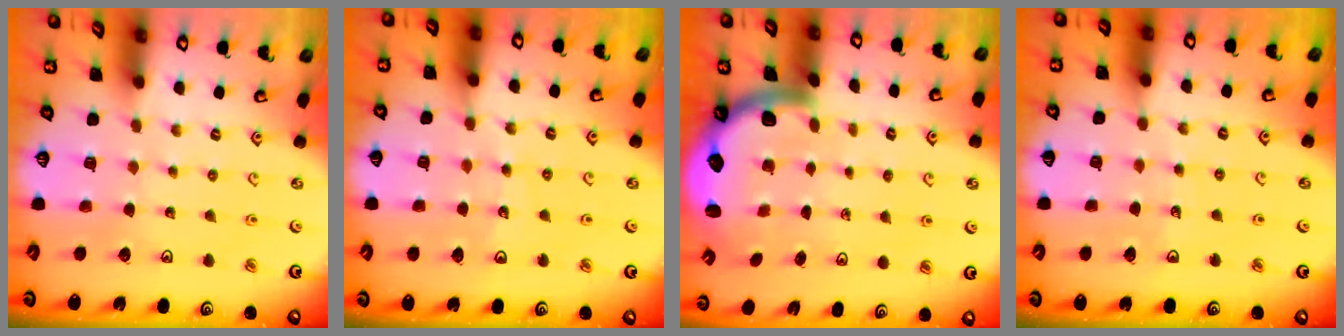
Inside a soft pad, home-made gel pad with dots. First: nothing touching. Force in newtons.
{"total": 8.6, "press": 8.4, "slide": 2.0}
{"total": 2.9, "press": 2.8, "slide": 0.4}
{"total": 2.9, "press": 2.9, "slide": 0.3}